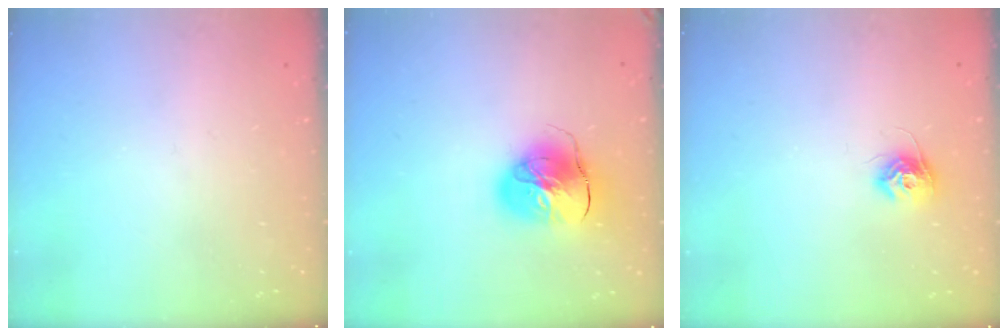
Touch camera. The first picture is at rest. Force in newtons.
{"total": 12.1, "press": 12.0, "slide": 1.7}
{"total": 8.7, "press": 8.6, "slide": 0.4}